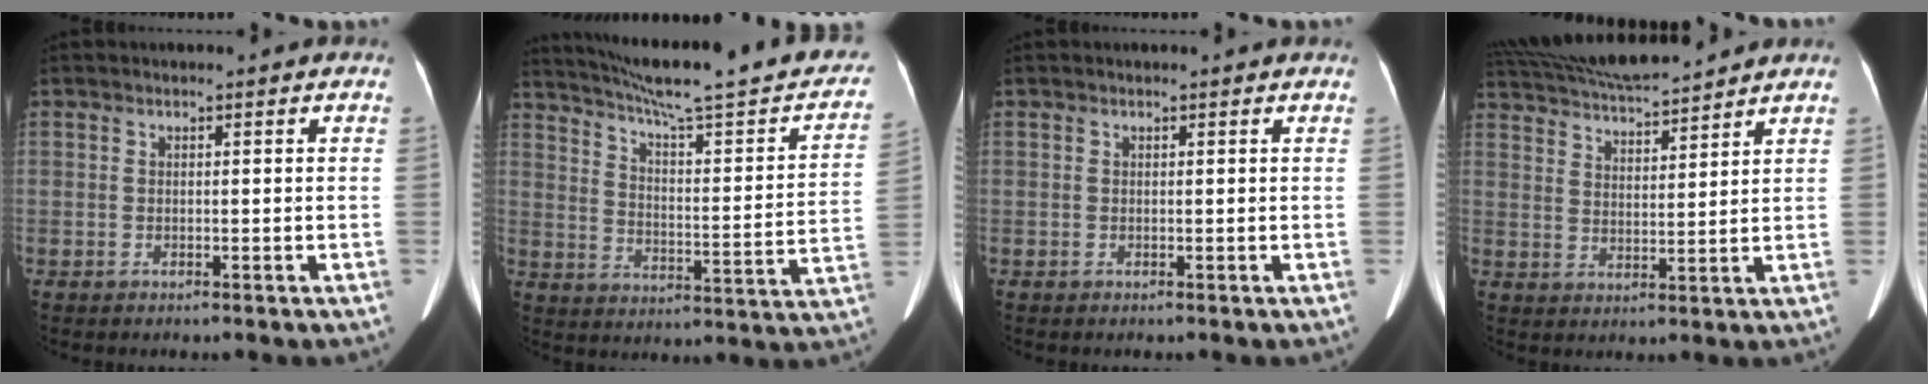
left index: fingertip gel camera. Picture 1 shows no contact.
{"total": 26.3, "force": [22.1, 2.6, 13.9], "torque": [-0.209, -0.027, 0.289]}
{"total": 0.9, "force": [0.9, 0.0, 0.3], "torque": [-0.009, 0.007, 0.008]}
{"total": 14.1, "force": [13.0, 1.2, 5.3], "torque": [-0.109, 0.024, 0.219]}